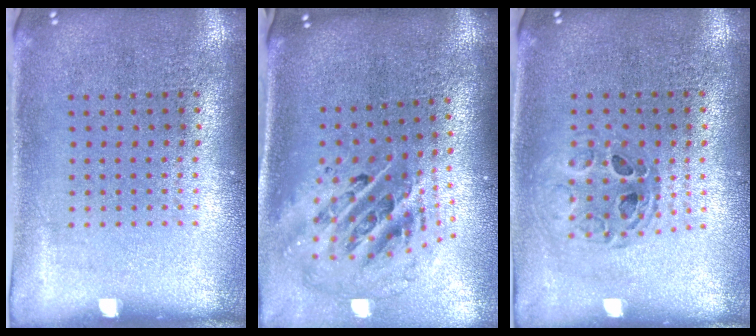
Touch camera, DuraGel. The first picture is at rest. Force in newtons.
{"total": 2.8, "press": 1.9, "slide": 2.1}
{"total": 0.8, "press": 0.7, "slide": 0.1}